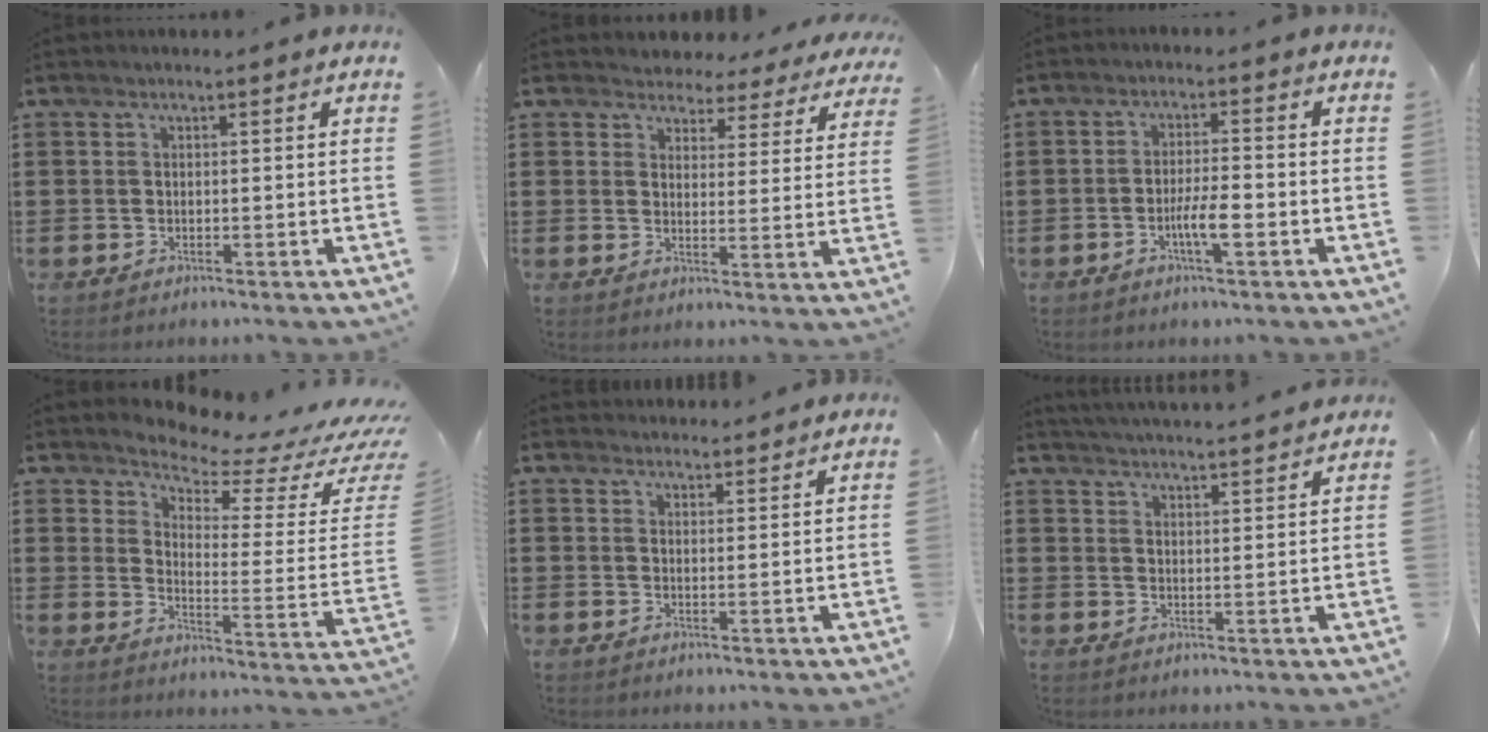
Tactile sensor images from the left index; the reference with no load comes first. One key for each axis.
{"total": 4.0, "fx": 3.8, "fy": 1.4, "fz": 0.2, "tx": -0.027, "ty": -0.017, "tz": 0.064}
{"total": 4.6, "fx": -1.7, "fy": 0.9, "fz": 4.2, "tx": -0.076, "ty": 0.003, "tz": -0.033}
{"total": 4.6, "fx": 4.3, "fy": 0.5, "fz": 1.6, "tx": -0.042, "ty": -0.049, "tz": 0.064}
{"total": 2.4, "fx": 2.4, "fy": 0.2, "fz": -0.3, "tx": -0.001, "ty": -0.005, "tz": 0.047}
{"total": 3.7, "fx": 3.6, "fy": -0.8, "fz": 0.0, "tx": -0.012, "ty": -0.024, "tz": 0.062}